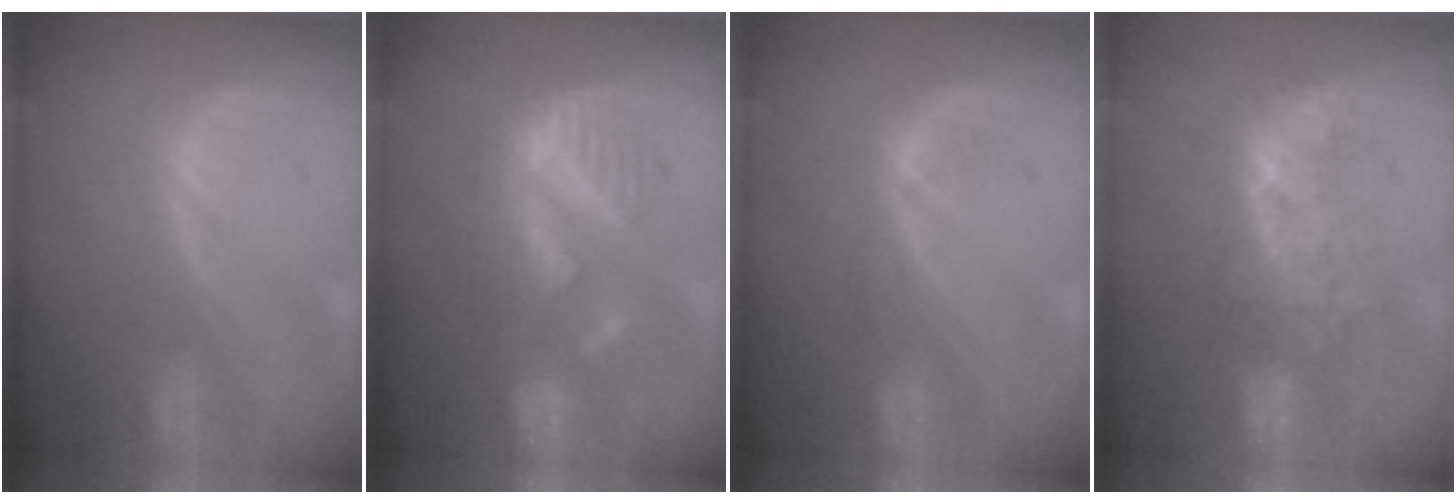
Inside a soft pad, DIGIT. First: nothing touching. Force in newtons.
{"total": 8.8, "press": 8.7, "slide": 1.5}
{"total": 1.4, "press": 1.3, "slide": 0.3}
{"total": 7.6, "press": 7.2, "slide": 2.3}